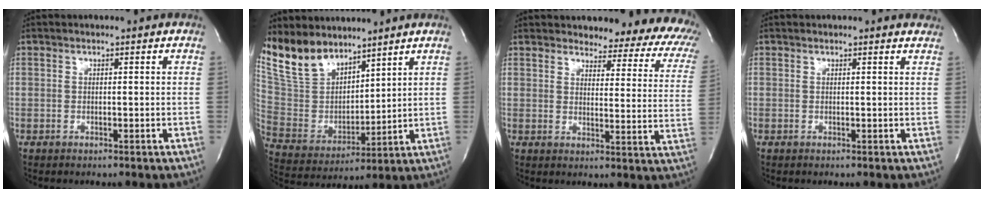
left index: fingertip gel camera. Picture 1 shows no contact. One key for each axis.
{"total": 12.3, "fx": 10.5, "fy": 5.3, "fz": 3.7, "tx": -0.092, "ty": 0.012, "tz": 0.221}
{"total": 17.4, "fx": 15.2, "fy": 4.9, "fz": 7.0, "tx": -0.065, "ty": -0.045, "tz": 0.156}
{"total": 3.8, "fx": 3.7, "fy": 0.5, "fz": 0.6, "tx": -0.008, "ty": 0.005, "tz": 0.027}